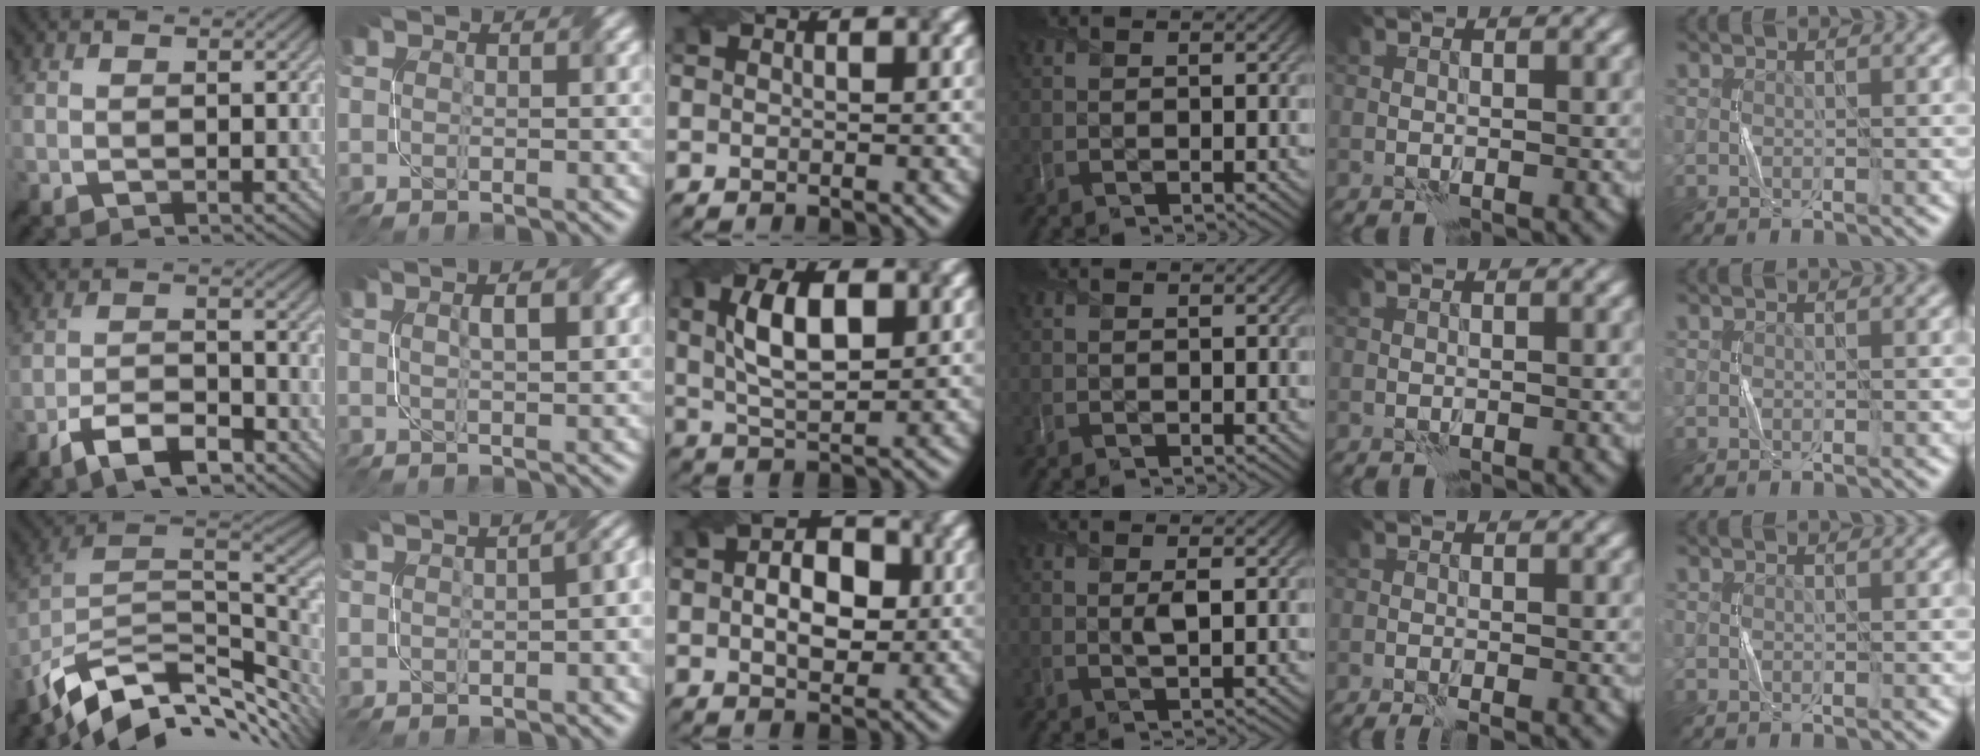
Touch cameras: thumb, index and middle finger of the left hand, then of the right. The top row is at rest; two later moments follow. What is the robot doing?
{"motion": "twist", "object": "screw"}